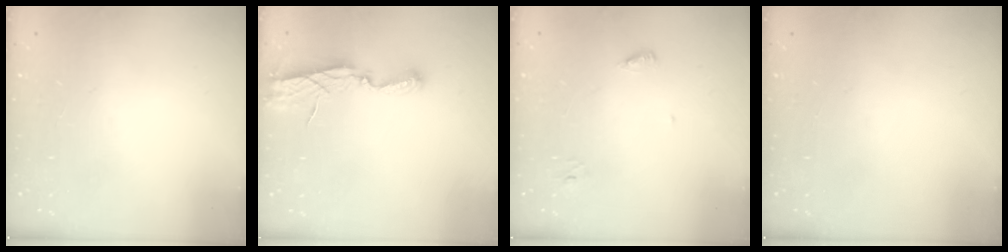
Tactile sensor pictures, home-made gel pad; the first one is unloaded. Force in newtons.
{"total": 6.2, "press": 6.2, "slide": 0.2}
{"total": 3.4, "press": 3.4, "slide": 0.3}
{"total": 0.0}